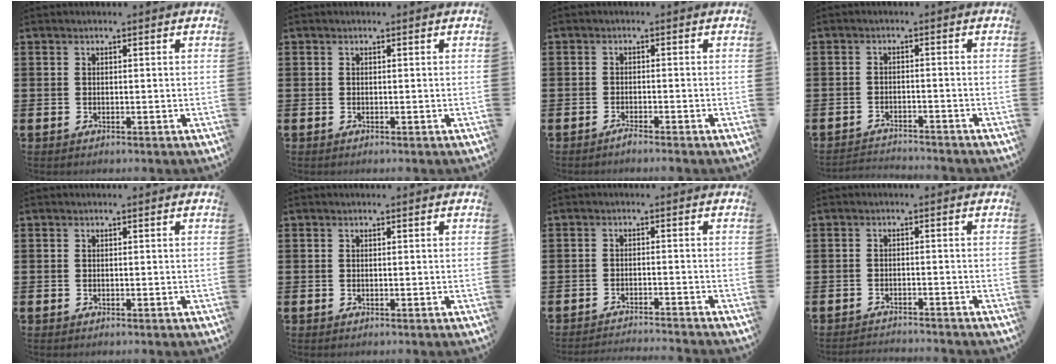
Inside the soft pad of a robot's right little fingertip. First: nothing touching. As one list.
[{"total": 0.0}, {"total": 1.2, "force": [-1.1, 0.0, 0.5], "torque": [-0.009, -0.004, -0.020]}, {"total": 2.0, "force": [-2.0, 0.0, -0.1], "torque": [-0.004, 0.002, -0.044]}, {"total": 0.0}, {"total": 0.0}, {"total": 1.9, "force": [-1.9, -0.3, 0.0], "torque": [-0.001, 0.003, -0.039]}, {"total": 1.6, "force": [-1.6, -0.1, -0.1], "torque": [-0.002, 0.003, -0.034]}]